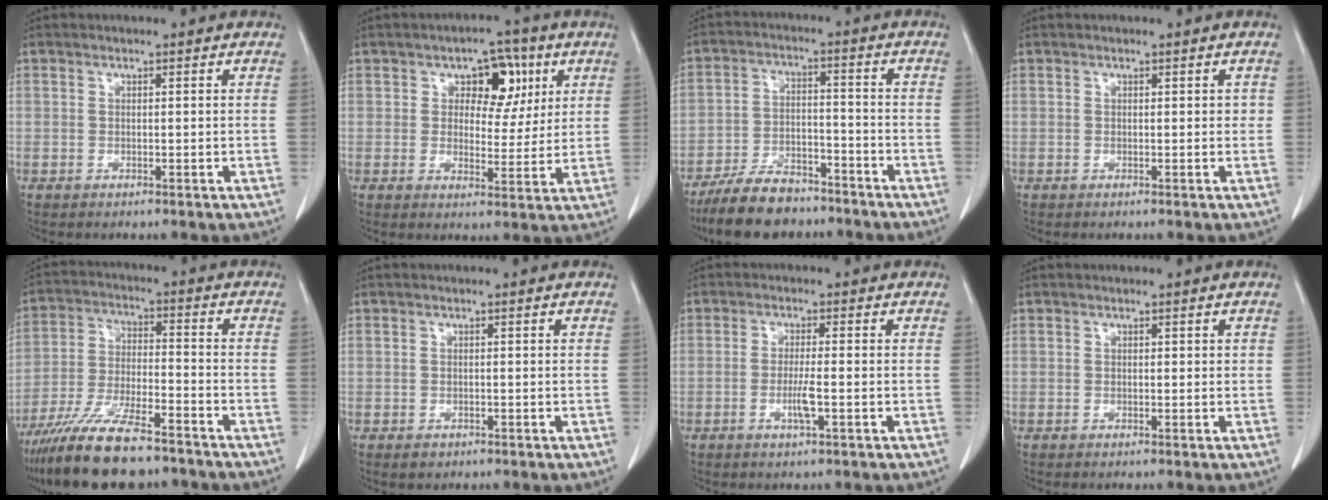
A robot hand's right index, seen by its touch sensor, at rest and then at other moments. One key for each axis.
{"total": 7.6, "fx": 3.1, "fy": 4.5, "fz": 5.2, "tx": -0.058, "ty": 0.016, "tz": 0.045}
{"total": 10.6, "fx": -8.8, "fy": 3.8, "fz": 4.3, "tx": -0.077, "ty": -0.007, "tz": -0.156}
{"total": 0.9, "fx": 0.3, "fy": 0.6, "fz": 0.6, "tx": -0.001, "ty": 0.003, "tz": 0.005}
{"total": 14.4, "fx": -11.5, "fy": 2.8, "fz": 8.3, "tx": -0.162, "ty": -0.027, "tz": -0.203}
{"total": 1.0, "fx": -0.4, "fy": 0.8, "fz": 0.3, "tx": -0.005, "ty": 0.002, "tz": -0.001}
{"total": 3.3, "fx": -1.0, "fy": 0.1, "fz": 3.1, "tx": -0.063, "ty": -0.005, "tz": -0.020}
{"total": 0.9, "fx": 0.5, "fy": 0.6, "fz": 0.4, "tx": 0.006, "ty": -0.001, "tz": 0.005}